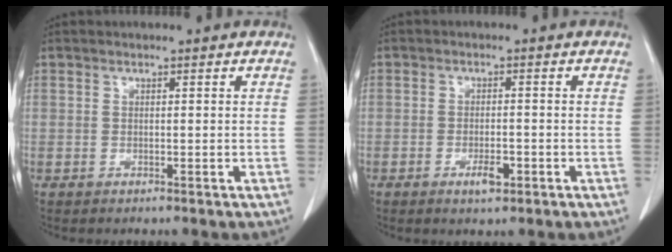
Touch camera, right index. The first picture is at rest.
{"total": 2.8, "force": [-1.4, 0.9, 2.3], "torque": [-0.040, 0.001, -0.017]}